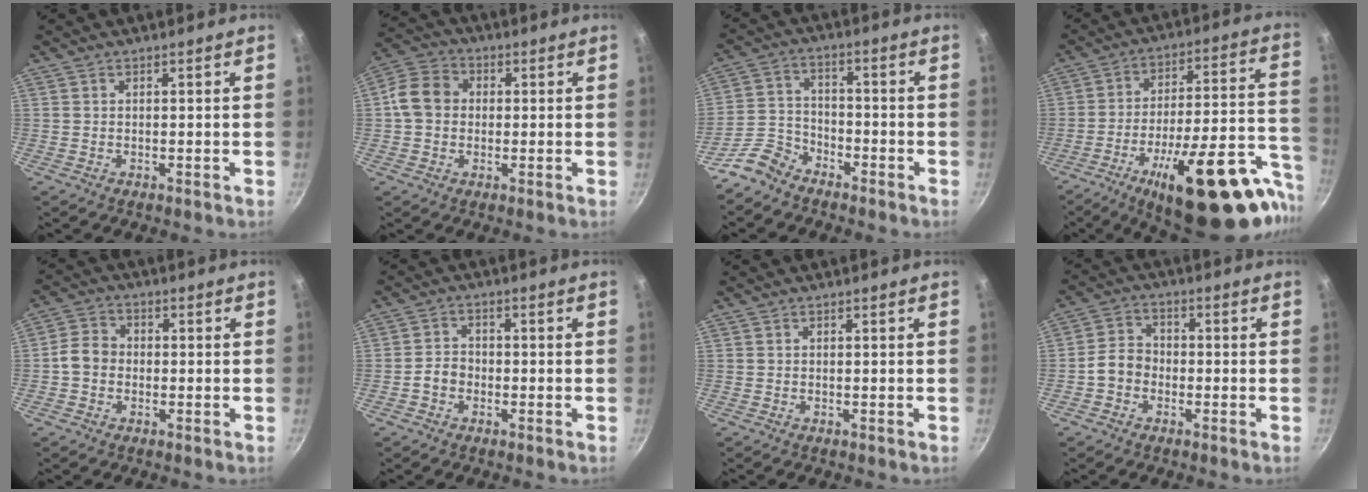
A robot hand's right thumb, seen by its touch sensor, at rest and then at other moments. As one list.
[{"total": 8.0, "force": [0.3, 6.7, 4.3], "torque": [-0.057, 0.016, -0.014]}, {"total": 7.0, "force": [-5.5, 3.9, 1.8], "torque": [-0.022, 0.052, -0.119]}, {"total": 29.7, "force": [-15.1, 9.9, 23.6], "torque": [-0.296, 0.065, -0.218]}, {"total": 4.9, "force": [-0.8, 4.2, 2.5], "torque": [-0.029, 0.016, -0.028]}, {"total": 3.4, "force": [-1.3, 2.7, 1.6], "torque": [-0.015, 0.021, -0.028]}, {"total": 0.0}, {"total": 5.1, "force": [-1.6, 4.1, 2.5], "torque": [-0.025, 0.025, -0.040]}]